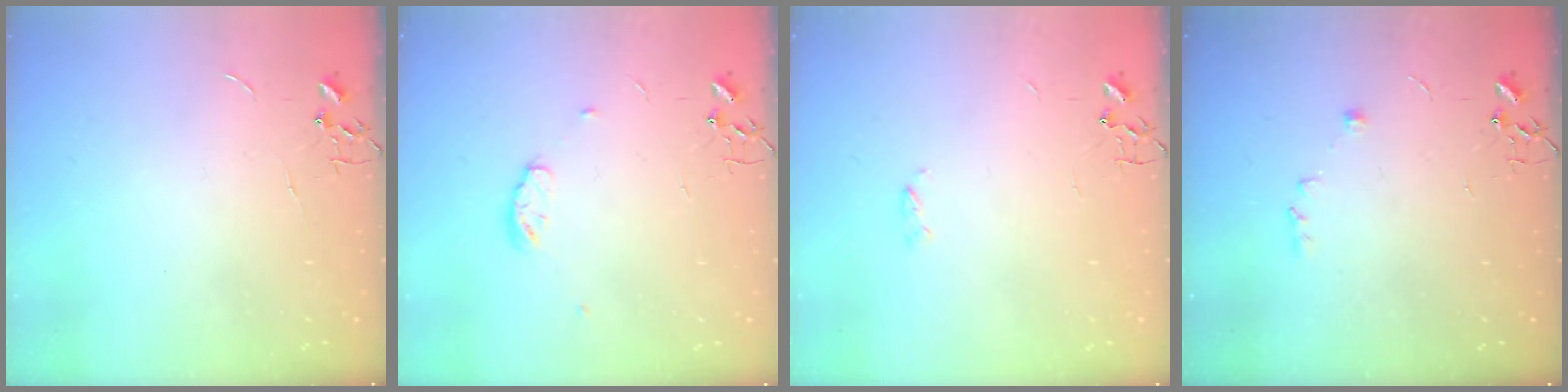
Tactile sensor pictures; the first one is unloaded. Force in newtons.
{"total": 6.5, "press": 6.5, "slide": 0.8}
{"total": 3.9, "press": 3.6, "slide": 1.3}
{"total": 6.1, "press": 6.0, "slide": 0.9}